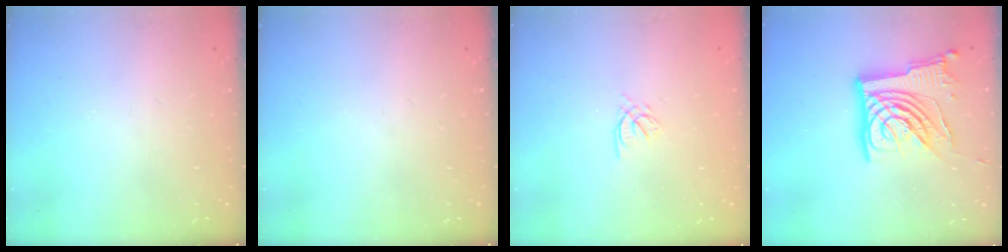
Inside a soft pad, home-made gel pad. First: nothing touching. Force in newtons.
{"total": 0.0}
{"total": 2.2, "press": 2.2, "slide": 0.2}
{"total": 16.4, "press": 16.2, "slide": 2.5}